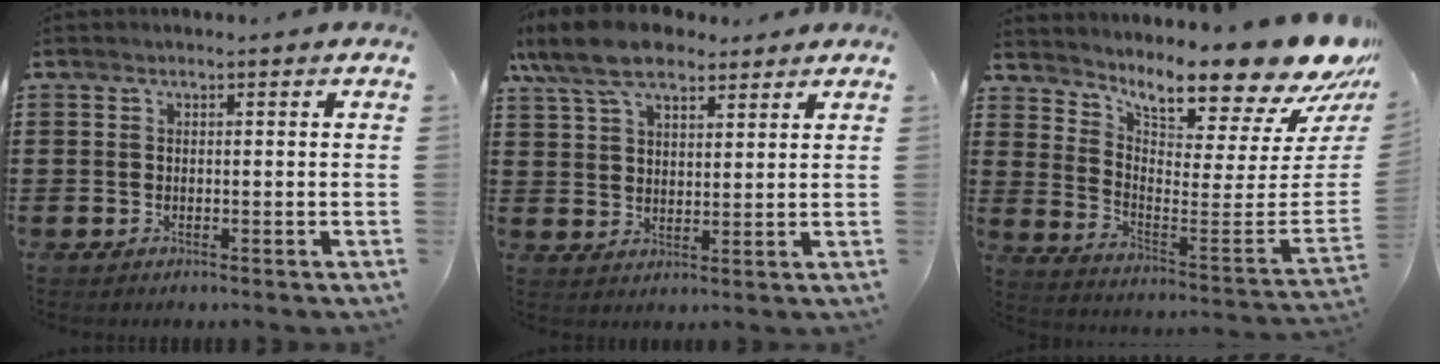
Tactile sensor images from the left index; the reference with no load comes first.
{"total": 9.4, "force": [7.1, 3.8, 4.9], "torque": [-0.117, -0.005, 0.134]}
{"total": 11.8, "force": [9.7, 1.5, 6.5], "torque": [-0.107, -0.100, 0.156]}